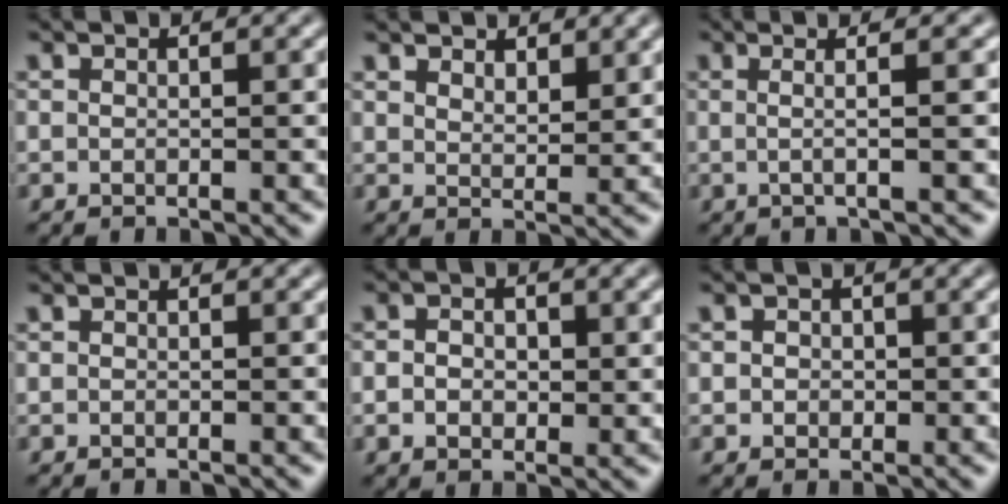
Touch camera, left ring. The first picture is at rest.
{"total": 2.8, "force": [2.4, 1.0, 1.1], "torque": [-0.022, 0.000, 0.040]}
{"total": 3.1, "force": [0.6, 0.9, 2.9], "torque": [-0.041, 0.002, -0.018]}
{"total": 0.0}
{"total": 2.5, "force": [0.2, 1.8, 1.8], "torque": [-0.035, 0.002, -0.002]}
{"total": 1.6, "force": [0.4, 1.3, 0.6], "torque": [0.000, 0.006, -0.003]}